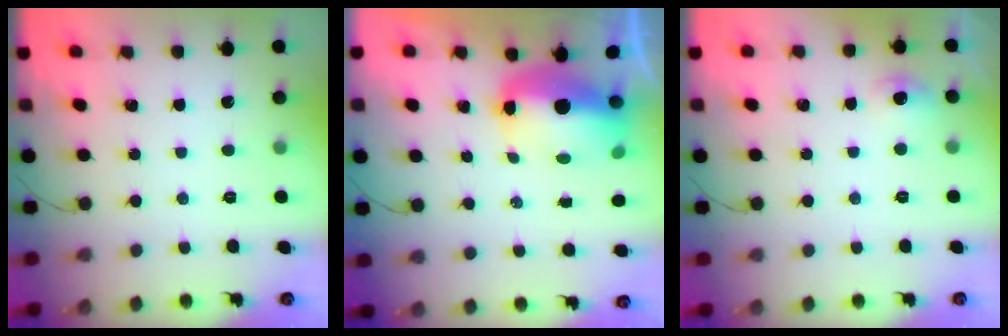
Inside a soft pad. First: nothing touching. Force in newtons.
{"total": 10.5, "press": 10.4, "slide": 1.6}
{"total": 5.4, "press": 5.1, "slide": 1.7}